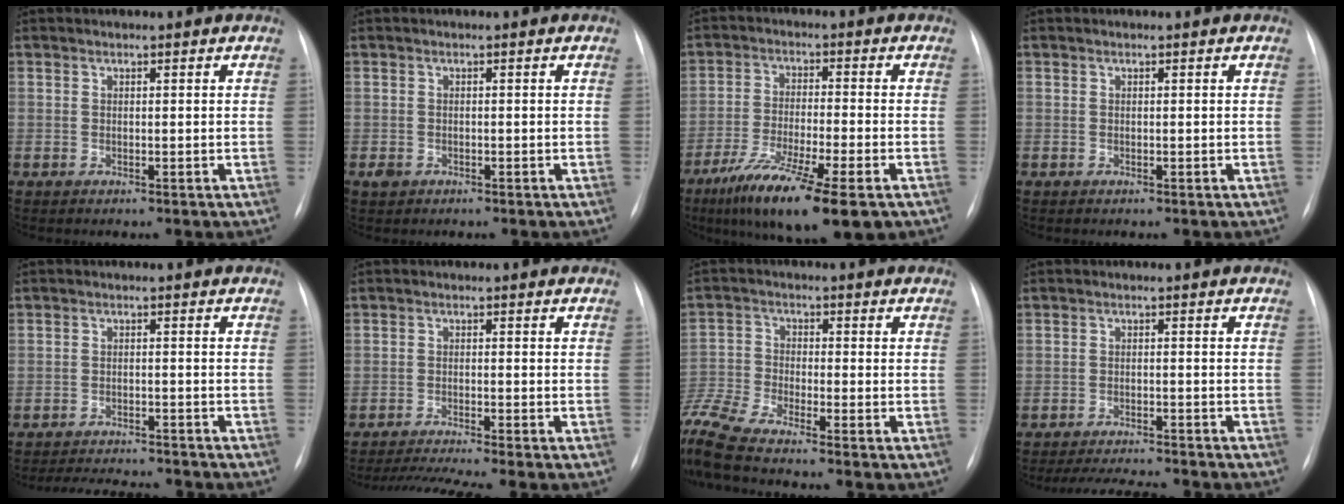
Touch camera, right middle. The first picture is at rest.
{"total": 1.1, "force": [-0.6, 0.8, 0.4], "torque": [-0.008, 0.002, -0.008]}
{"total": 14.2, "force": [-8.4, 1.7, 11.4], "torque": [-0.189, -0.039, -0.142]}
{"total": 0.0}
{"total": 7.7, "force": [-7.3, 0.8, 2.3], "torque": [-0.033, -0.004, -0.104]}
{"total": 6.4, "force": [-5.3, -1.7, 3.2], "torque": [-0.052, -0.018, -0.088]}
{"total": 9.5, "force": [-8.4, -1.1, 4.2], "torque": [-0.107, -0.014, -0.172]}
{"total": 6.9, "force": [-6.6, 0.1, 2.3], "torque": [-0.036, -0.006, -0.102]}